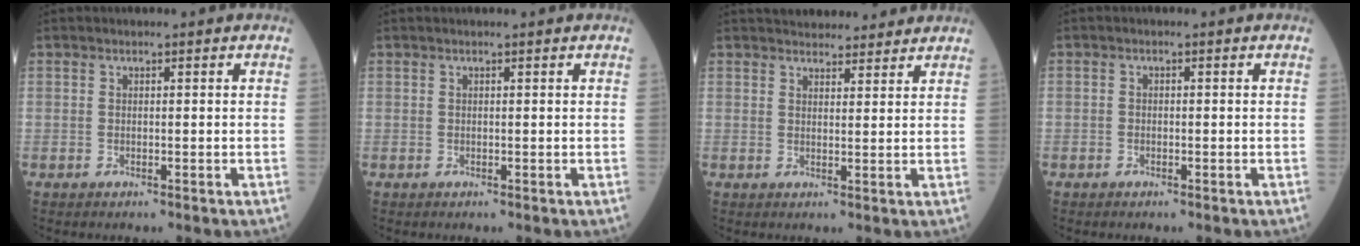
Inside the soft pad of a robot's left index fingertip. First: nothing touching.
{"total": 0.9, "force": [0.8, -0.1, 0.3], "torque": [-0.003, 0.009, 0.016]}
{"total": 9.9, "force": [9.1, 2.7, 2.6], "torque": [-0.026, 0.018, 0.116]}
{"total": 0.7, "force": [-0.6, 0.4, 0.0], "torque": [-0.004, 0.000, -0.014]}